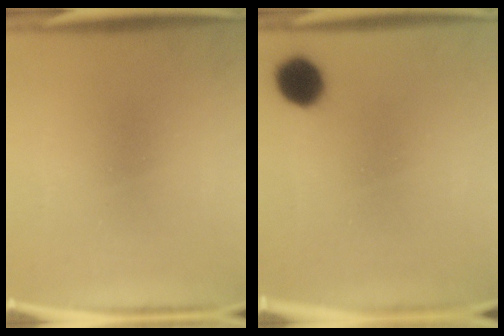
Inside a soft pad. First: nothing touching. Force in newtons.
{"total": 8.7}